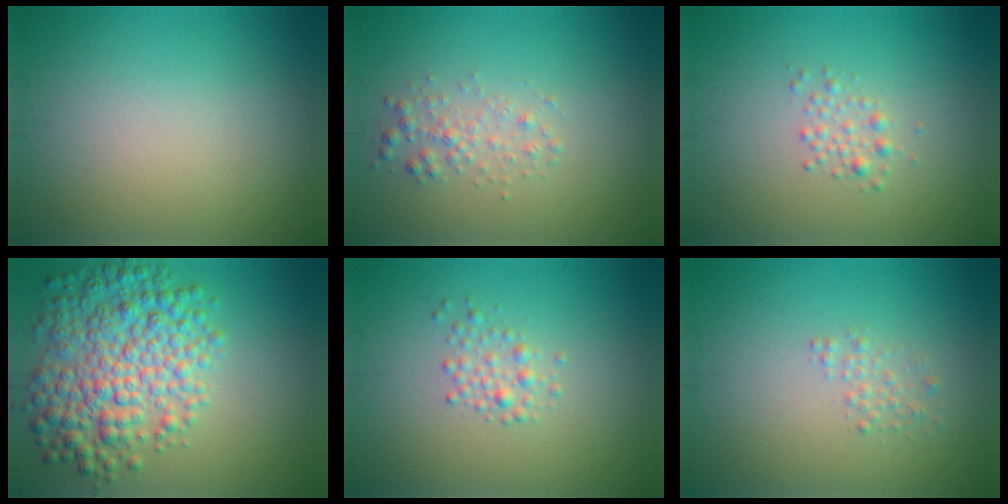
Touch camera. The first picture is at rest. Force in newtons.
{"total": 1.7, "press": 1.7, "slide": 0.0}
{"total": 1.3, "press": 1.3, "slide": 0.0}
{"total": 7.7, "press": 7.7, "slide": 0.1}
{"total": 2.2, "press": 2.2, "slide": 0.1}
{"total": 1.2, "press": 1.2, "slide": 0.0}